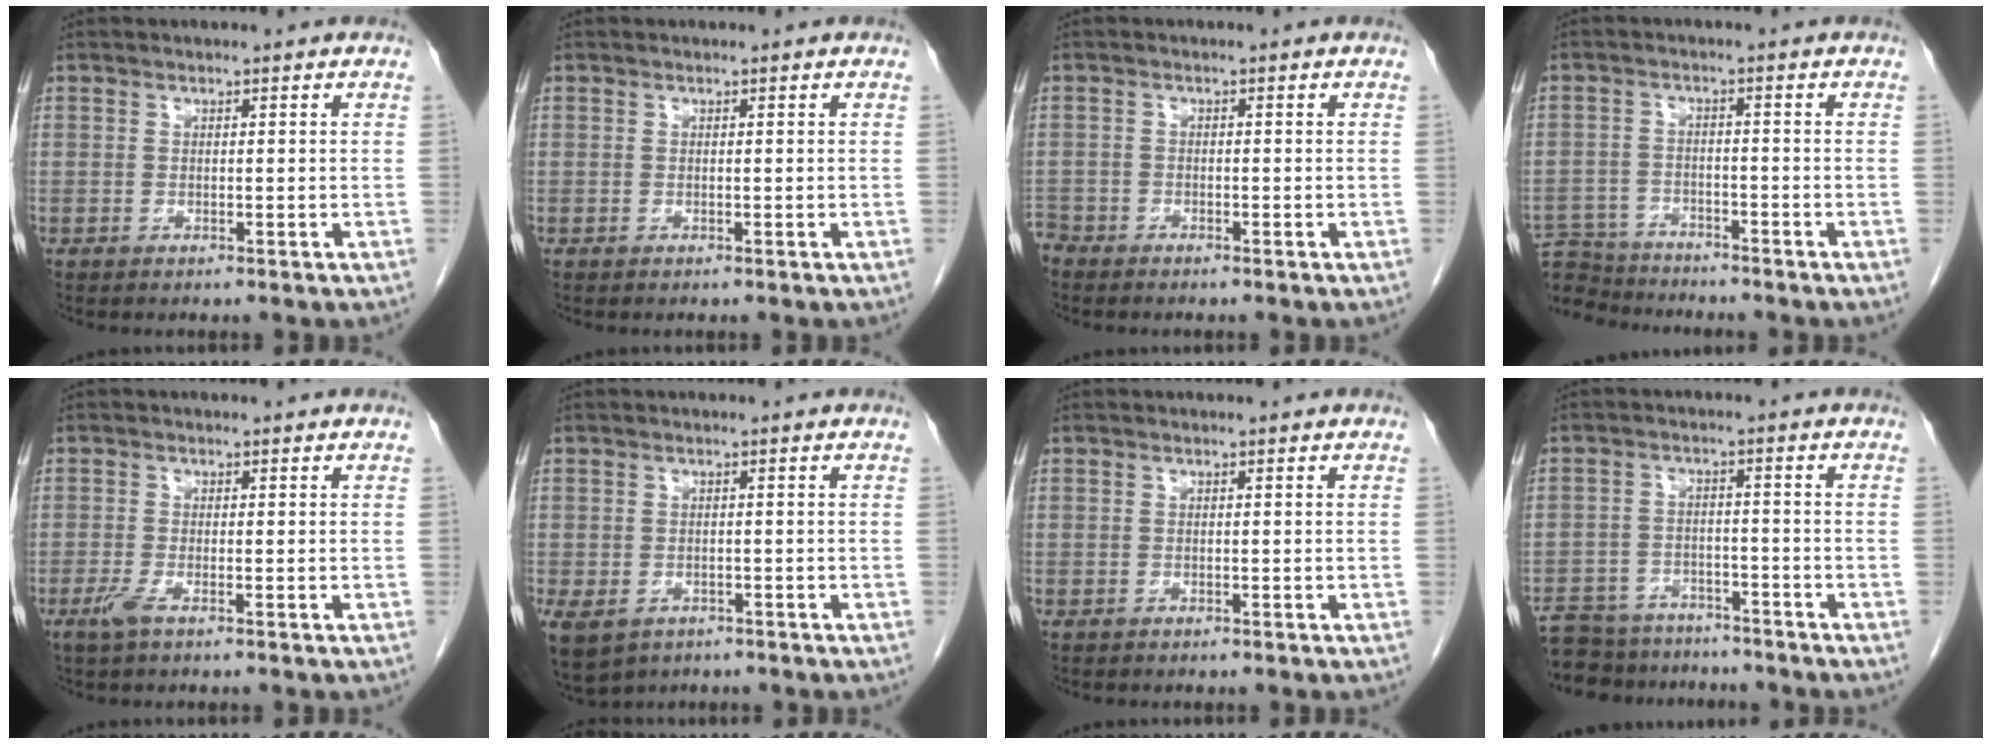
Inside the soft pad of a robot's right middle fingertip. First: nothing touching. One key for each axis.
{"total": 0.0}
{"total": 2.5, "fx": -2.3, "fy": 0.9, "fz": 0.1, "tx": -0.005, "ty": -0.001, "tz": -0.045}
{"total": 10.3, "fx": -9.9, "fy": 2.5, "fz": 1.7, "tx": -0.043, "ty": 0.003, "tz": -0.164}
{"total": 2.0, "fx": -1.2, "fy": 0.3, "fz": 1.6, "tx": -0.039, "ty": -0.005, "tz": -0.029}
{"total": 11.5, "fx": -6.6, "fy": 7.8, "fz": 5.3, "tx": -0.151, "ty": -0.016, "tz": -0.083}
{"total": 0.0}
{"total": 13.7, "fx": -12.1, "fy": 5.4, "fz": 3.7, "tx": -0.079, "ty": 0.007, "tz": -0.171}